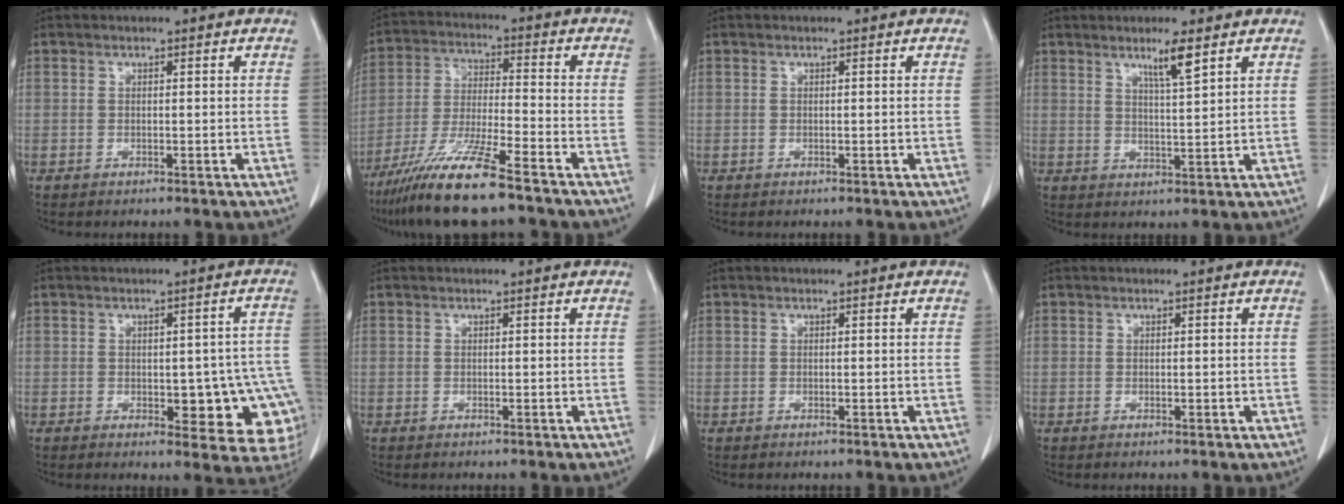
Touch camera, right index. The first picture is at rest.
{"total": 12.8, "force": [-9.4, 0.1, 8.7], "torque": [-0.171, -0.035, -0.173]}
{"total": 0.0}
{"total": 4.3, "force": [2.7, -0.3, 3.2], "torque": [-0.060, -0.007, 0.051]}
{"total": 12.4, "force": [-3.0, 5.3, 10.8], "torque": [-0.074, 0.018, -0.026]}
{"total": 0.0}
{"total": 0.0}
{"total": 0.8, "force": [-0.1, 0.6, 0.5], "torque": [-0.007, 0.000, 0.001]}